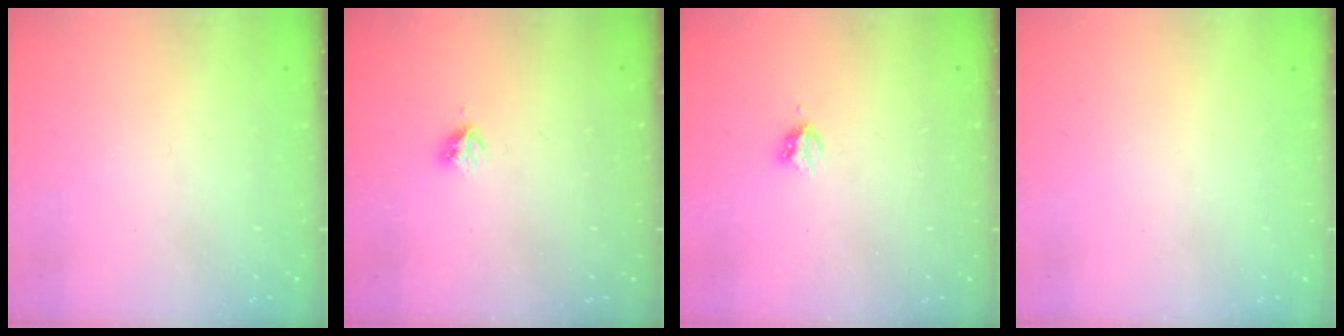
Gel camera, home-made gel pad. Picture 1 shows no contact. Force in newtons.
{"total": 3.0, "press": 3.0, "slide": 0.3}
{"total": 2.9, "press": 2.9, "slide": 0.5}
{"total": 0.0}